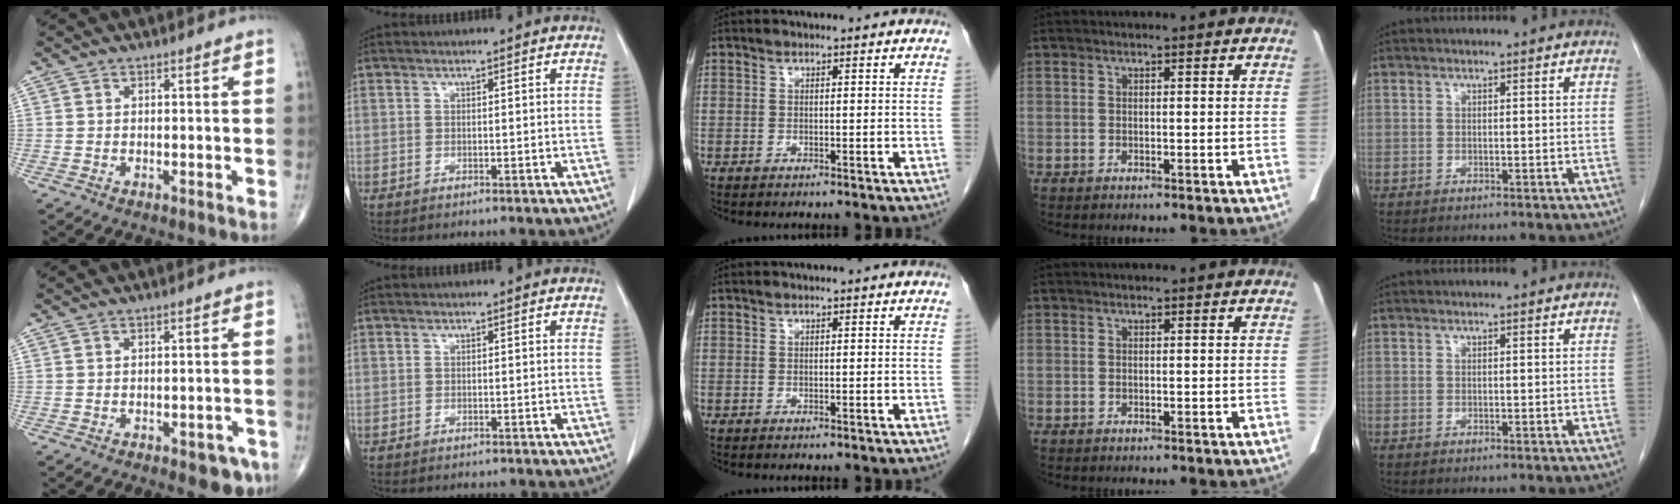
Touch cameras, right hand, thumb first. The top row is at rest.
{"thumb": {"total": 4.6, "force": [-2.6, 2.3, 3.1], "torque": [-0.019, 0.014, -0.026]}, "index": {"total": 2.7, "force": [-2.4, 1.1, 0.6], "torque": [-0.007, -0.002, -0.029]}}